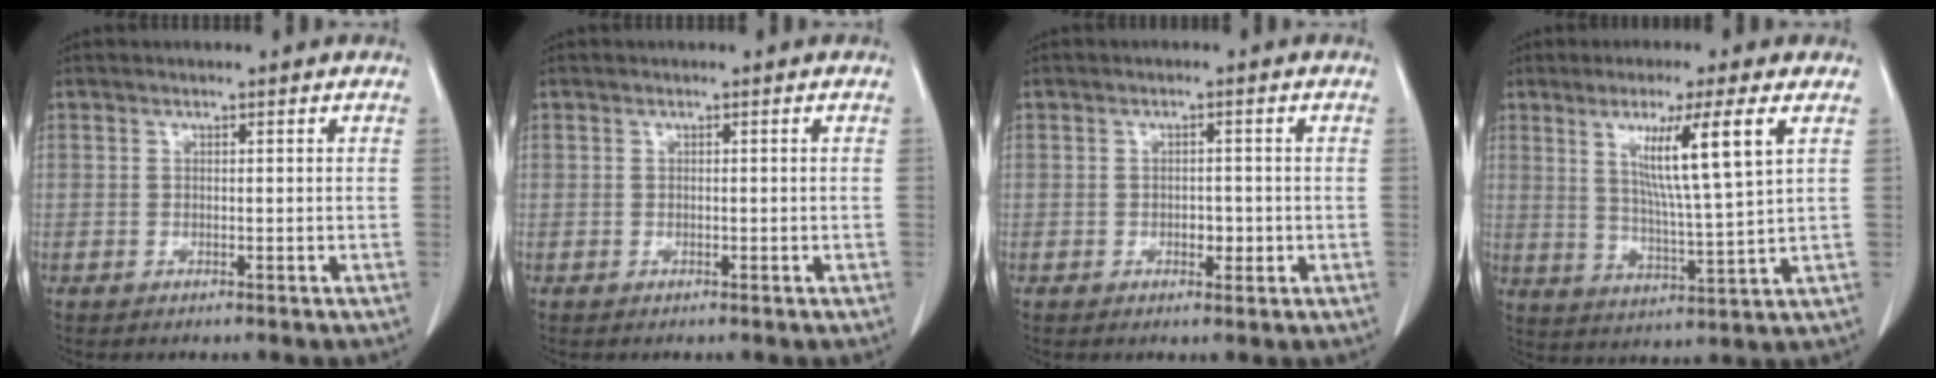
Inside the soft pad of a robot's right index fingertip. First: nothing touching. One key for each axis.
{"total": 0.0}
{"total": 2.2, "fx": -0.6, "fy": 1.2, "fz": 1.7, "tx": -0.023, "ty": 0.003, "tz": -0.004}
{"total": 10.7, "fx": 4.2, "fy": -0.9, "fz": 9.8, "tx": -0.168, "ty": -0.012, "tz": 0.076}